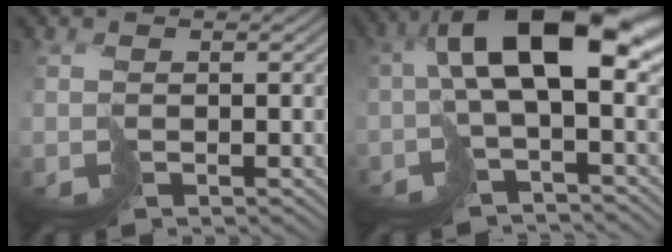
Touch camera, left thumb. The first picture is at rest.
{"total": 11.8, "force": [0.4, 4.4, 11.0], "torque": [-0.201, 0.013, 0.003]}